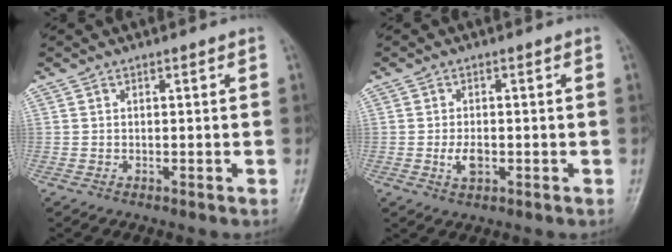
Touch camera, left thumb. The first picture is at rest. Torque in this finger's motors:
{"motor_torque": [0.43, 0.69, 0.62, 0.05, 0.01]}